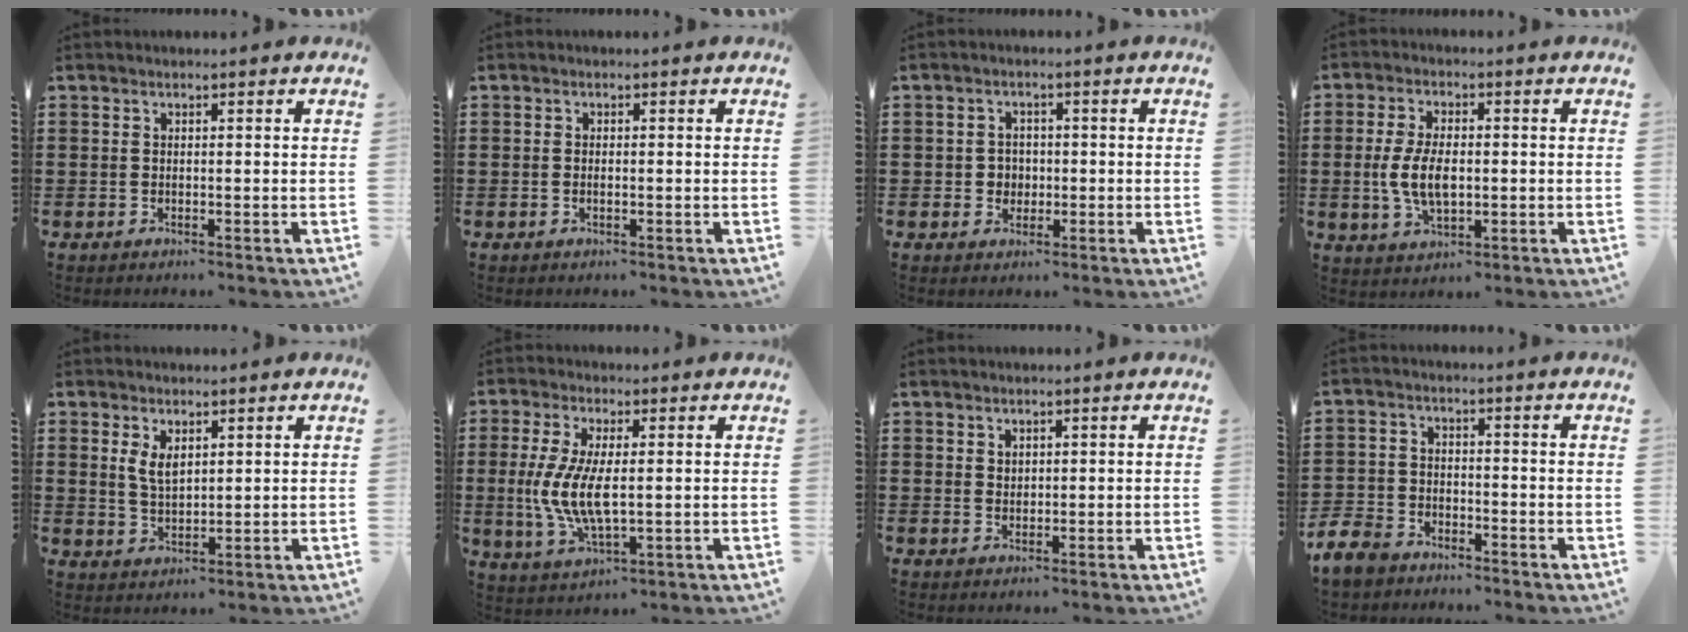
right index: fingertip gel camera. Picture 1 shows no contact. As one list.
[{"total": 0.6, "force": [-0.2, 0.1, 0.5], "torque": [-0.011, -0.005, -0.002]}, {"total": 2.5, "force": [-0.3, 2.4, 0.6], "torque": [-0.022, 0.007, -0.010]}, {"total": 6.6, "force": [-0.5, 3.4, 5.7], "torque": [-0.126, 0.000, -0.012]}, {"total": 3.4, "force": [1.7, 1.7, 2.4], "torque": [-0.045, -0.001, 0.030]}, {"total": 8.2, "force": [-0.1, 3.1, 7.6], "torque": [-0.173, -0.008, -0.007]}, {"total": 1.3, "force": [1.1, 0.7, 0.2], "torque": [-0.004, 0.000, 0.022]}, {"total": 4.5, "force": [-4.0, 1.8, 1.2], "torque": [-0.053, -0.003, -0.088]}]